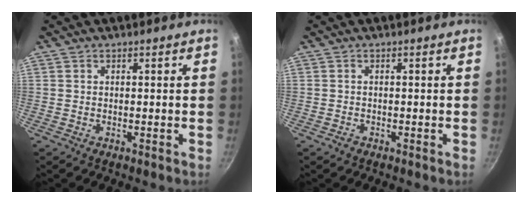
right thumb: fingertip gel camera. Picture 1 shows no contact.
{"total": 0.9, "force": [-0.7, 0.5, 0.3], "torque": [-0.010, 0.005, -0.011]}